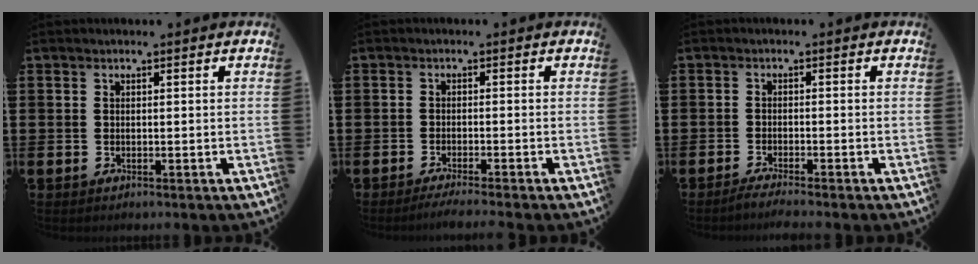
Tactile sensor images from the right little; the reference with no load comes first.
{"total": 1.4, "force": [-1.1, -0.1, 0.9], "torque": [-0.014, 0.001, -0.021]}
{"total": 1.7, "force": [-1.4, -0.1, 0.8], "torque": [-0.012, 0.001, -0.027]}